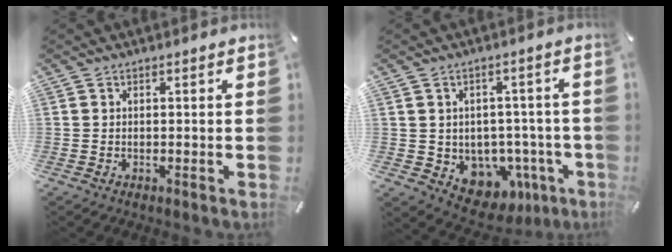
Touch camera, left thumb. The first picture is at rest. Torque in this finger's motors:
{"motor_torque": [0.20, 0.76, 0.58, 0.31, 0.13]}